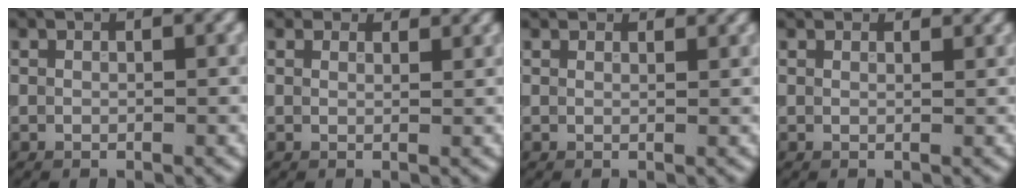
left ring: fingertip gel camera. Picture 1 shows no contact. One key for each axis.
{"total": 2.5, "fx": 2.2, "fy": 0.9, "fz": 0.6, "tx": -0.012, "ty": -0.003, "tz": 0.024}
{"total": 2.6, "fx": 2.4, "fy": 0.7, "fz": 0.6, "tx": -0.014, "ty": -0.002, "tz": 0.028}
{"total": 2.2, "fx": 2.0, "fy": 0.6, "fz": 0.5, "tx": -0.015, "ty": 0.000, "tz": 0.023}